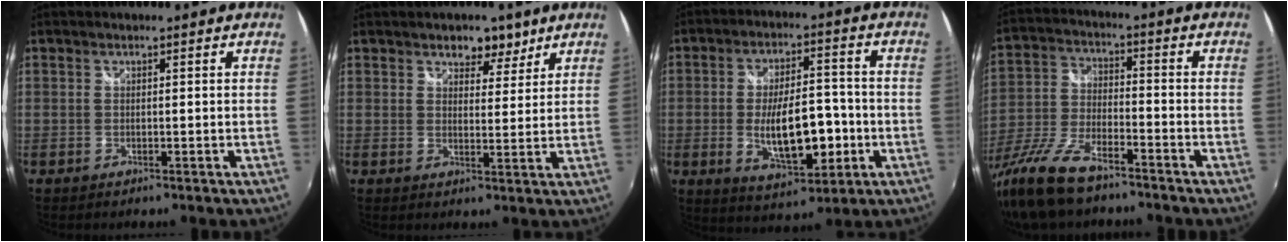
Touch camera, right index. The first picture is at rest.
{"total": 4.7, "force": [3.3, 3.0, 1.8], "torque": [-0.013, -0.006, 0.046]}
{"total": 13.5, "force": [-3.1, 5.6, 11.9], "torque": [-0.210, -0.004, -0.032]}
{"total": 15.7, "force": [-11.6, 5.2, 9.3], "torque": [-0.205, -0.031, -0.223]}